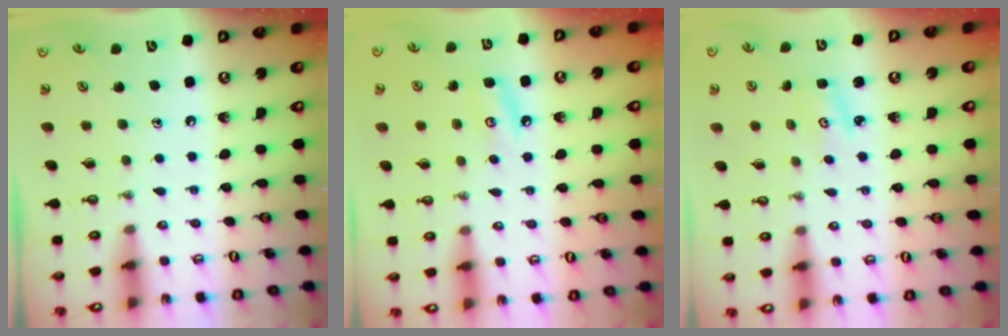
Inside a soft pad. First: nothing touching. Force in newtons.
{"total": 6.0, "press": 6.0, "slide": 0.5}
{"total": 2.6, "press": 2.6, "slide": 0.4}